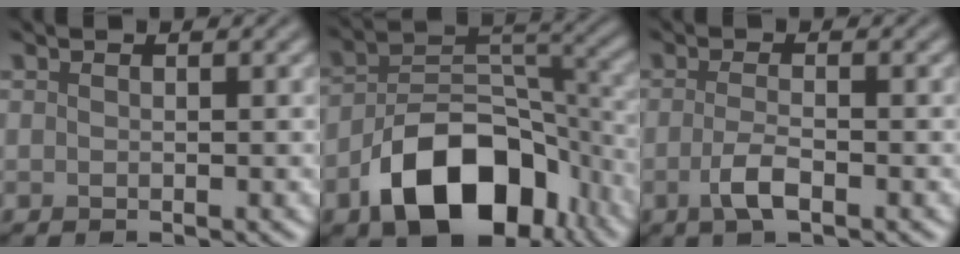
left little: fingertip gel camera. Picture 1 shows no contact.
{"total": 11.5, "force": [-5.9, 6.8, 7.2], "torque": [-0.115, 0.001, -0.106]}
{"total": 2.5, "force": [-1.0, 0.7, 2.2], "torque": [-0.047, 0.000, -0.025]}